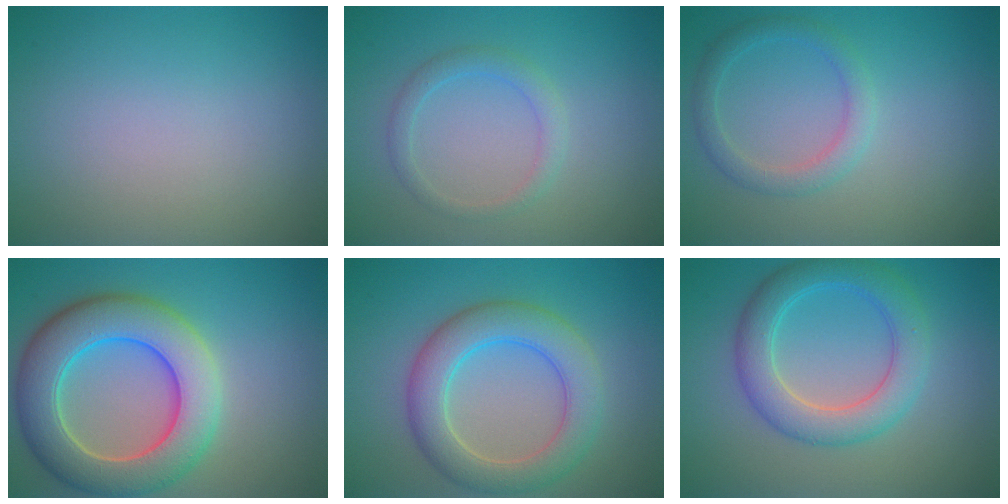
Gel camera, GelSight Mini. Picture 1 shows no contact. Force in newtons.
{"total": 1.8, "press": 1.8, "slide": 0.1}
{"total": 2.3, "press": 2.3, "slide": 0.1}
{"total": 9.3, "press": 9.2, "slide": 0.7}
{"total": 5.8, "press": 5.8, "slide": 0.2}
{"total": 5.0, "press": 5.0, "slide": 0.1}